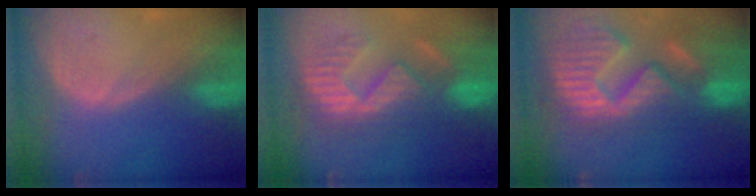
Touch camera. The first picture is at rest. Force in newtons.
{"total": 9.7, "press": 9.7, "slide": 0.3}
{"total": 15.1, "press": 12.6, "slide": 8.3}